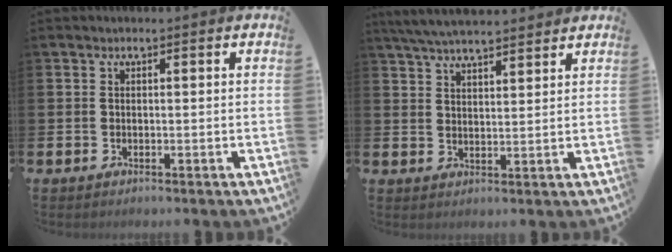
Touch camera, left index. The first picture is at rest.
{"total": 5.5, "force": [5.3, 0.6, 1.4], "torque": [-0.049, -0.016, 0.099]}